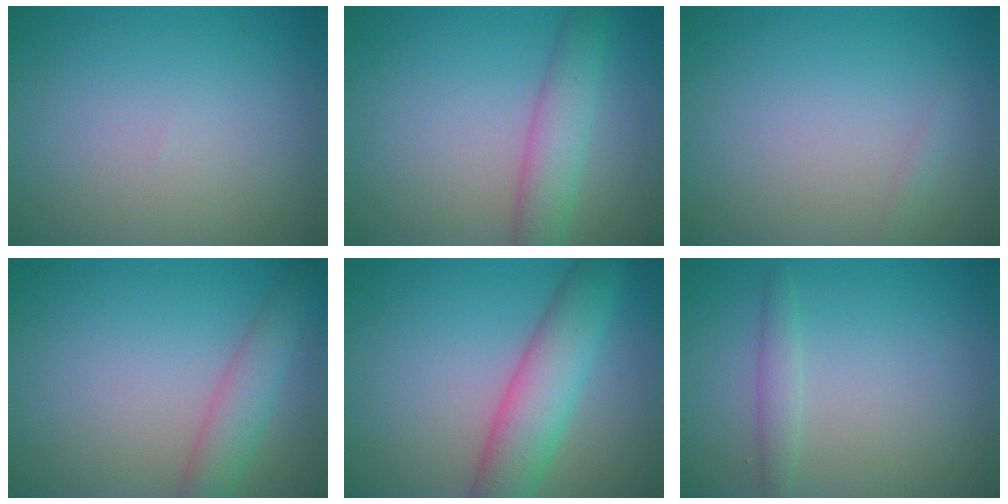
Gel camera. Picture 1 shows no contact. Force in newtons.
{"total": 3.7, "press": 3.7, "slide": 0.1}
{"total": 0.6, "press": 0.6, "slide": 0.0}
{"total": 3.2, "press": 3.1, "slide": 0.3}
{"total": 5.9, "press": 5.9, "slide": 0.2}
{"total": 1.5, "press": 1.5, "slide": 0.1}